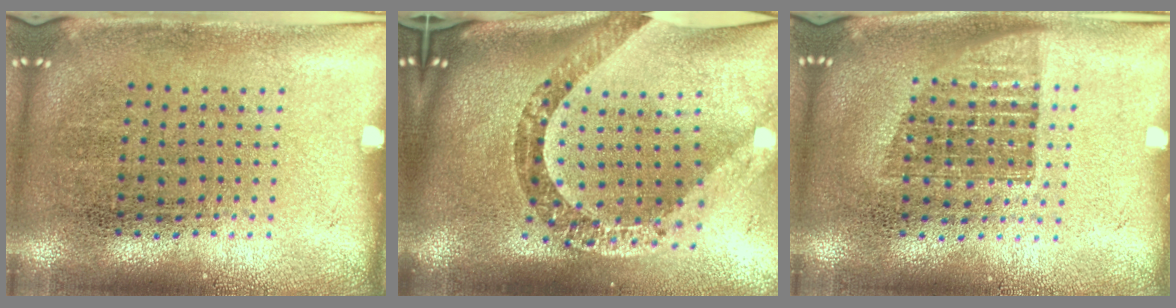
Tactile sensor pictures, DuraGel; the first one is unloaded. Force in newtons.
{"total": 3.2, "press": 2.3, "slide": 2.2}
{"total": 1.3, "press": 1.1, "slide": 0.6}